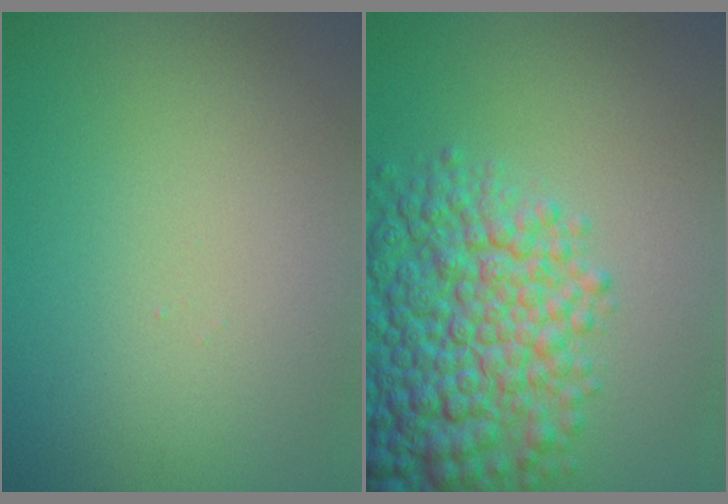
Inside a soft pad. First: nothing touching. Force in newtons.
{"total": 10.2, "press": 10.2, "slide": 0.4}